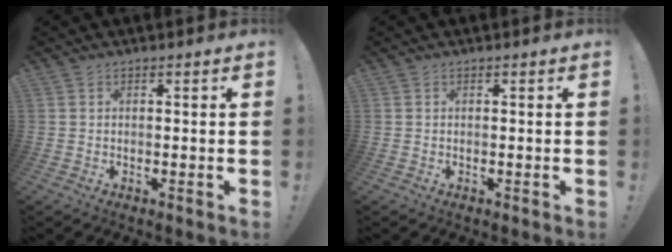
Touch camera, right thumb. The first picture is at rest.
{"total": 0.0}